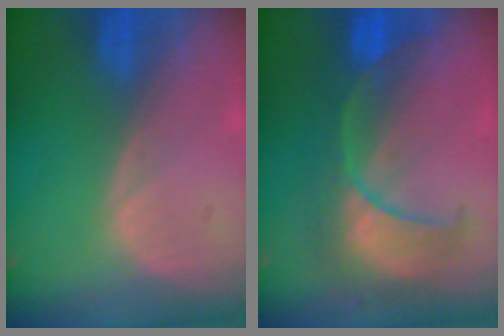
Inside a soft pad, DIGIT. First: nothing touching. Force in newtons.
{"total": 8.4, "press": 8.4, "slide": 0.2}